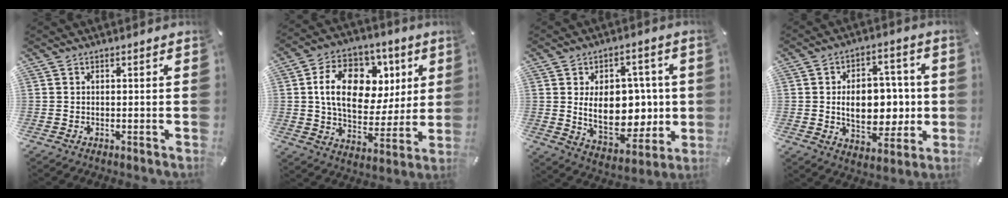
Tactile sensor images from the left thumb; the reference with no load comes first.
{"total": 17.1, "force": [4.9, 12.3, 10.8], "torque": [-0.167, 0.002, 0.092]}
{"total": 15.8, "force": [0.9, 10.6, 11.7], "torque": [-0.180, -0.011, 0.021]}
{"total": 13.8, "force": [-0.4, 9.2, 10.3], "torque": [-0.143, 0.004, -0.005]}